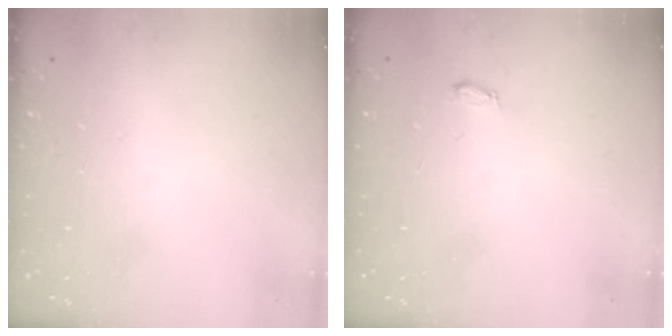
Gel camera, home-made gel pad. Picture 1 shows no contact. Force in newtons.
{"total": 2.7, "press": 2.7, "slide": 0.3}